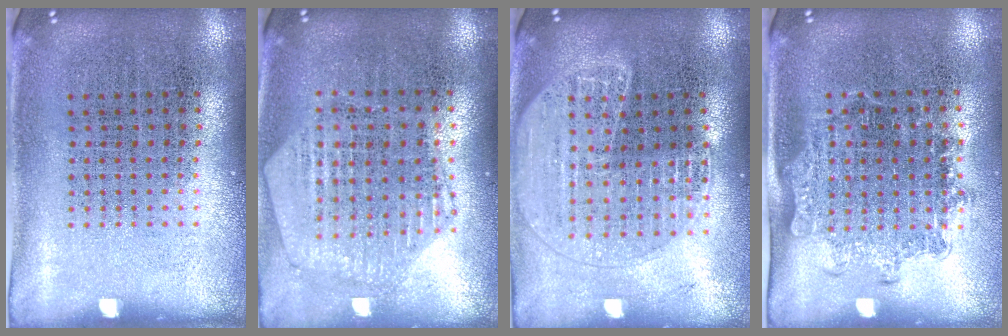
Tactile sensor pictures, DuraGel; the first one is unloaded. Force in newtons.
{"total": 1.1, "press": 1.1, "slide": 0.3}
{"total": 1.8, "press": 1.7, "slide": 0.7}
{"total": 1.4, "press": 1.1, "slide": 0.8}